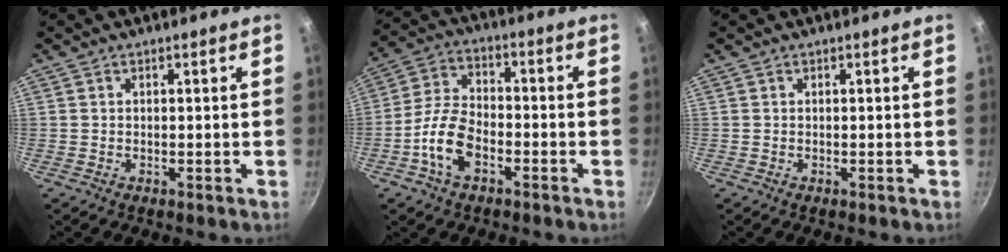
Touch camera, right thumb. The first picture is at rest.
{"total": 9.7, "force": [-4.1, 5.4, 7.0], "torque": [-0.129, 0.036, -0.086]}
{"total": 0.0}